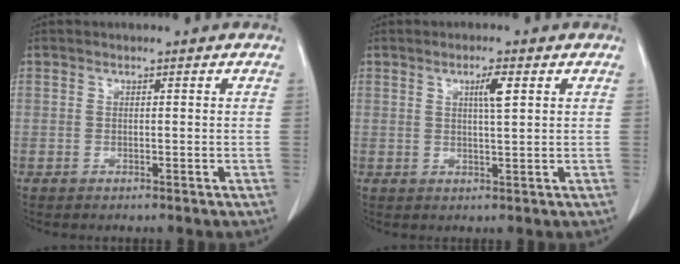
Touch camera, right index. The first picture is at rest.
{"total": 3.2, "force": [1.2, 0.1, 2.9], "torque": [-0.050, -0.001, 0.019]}